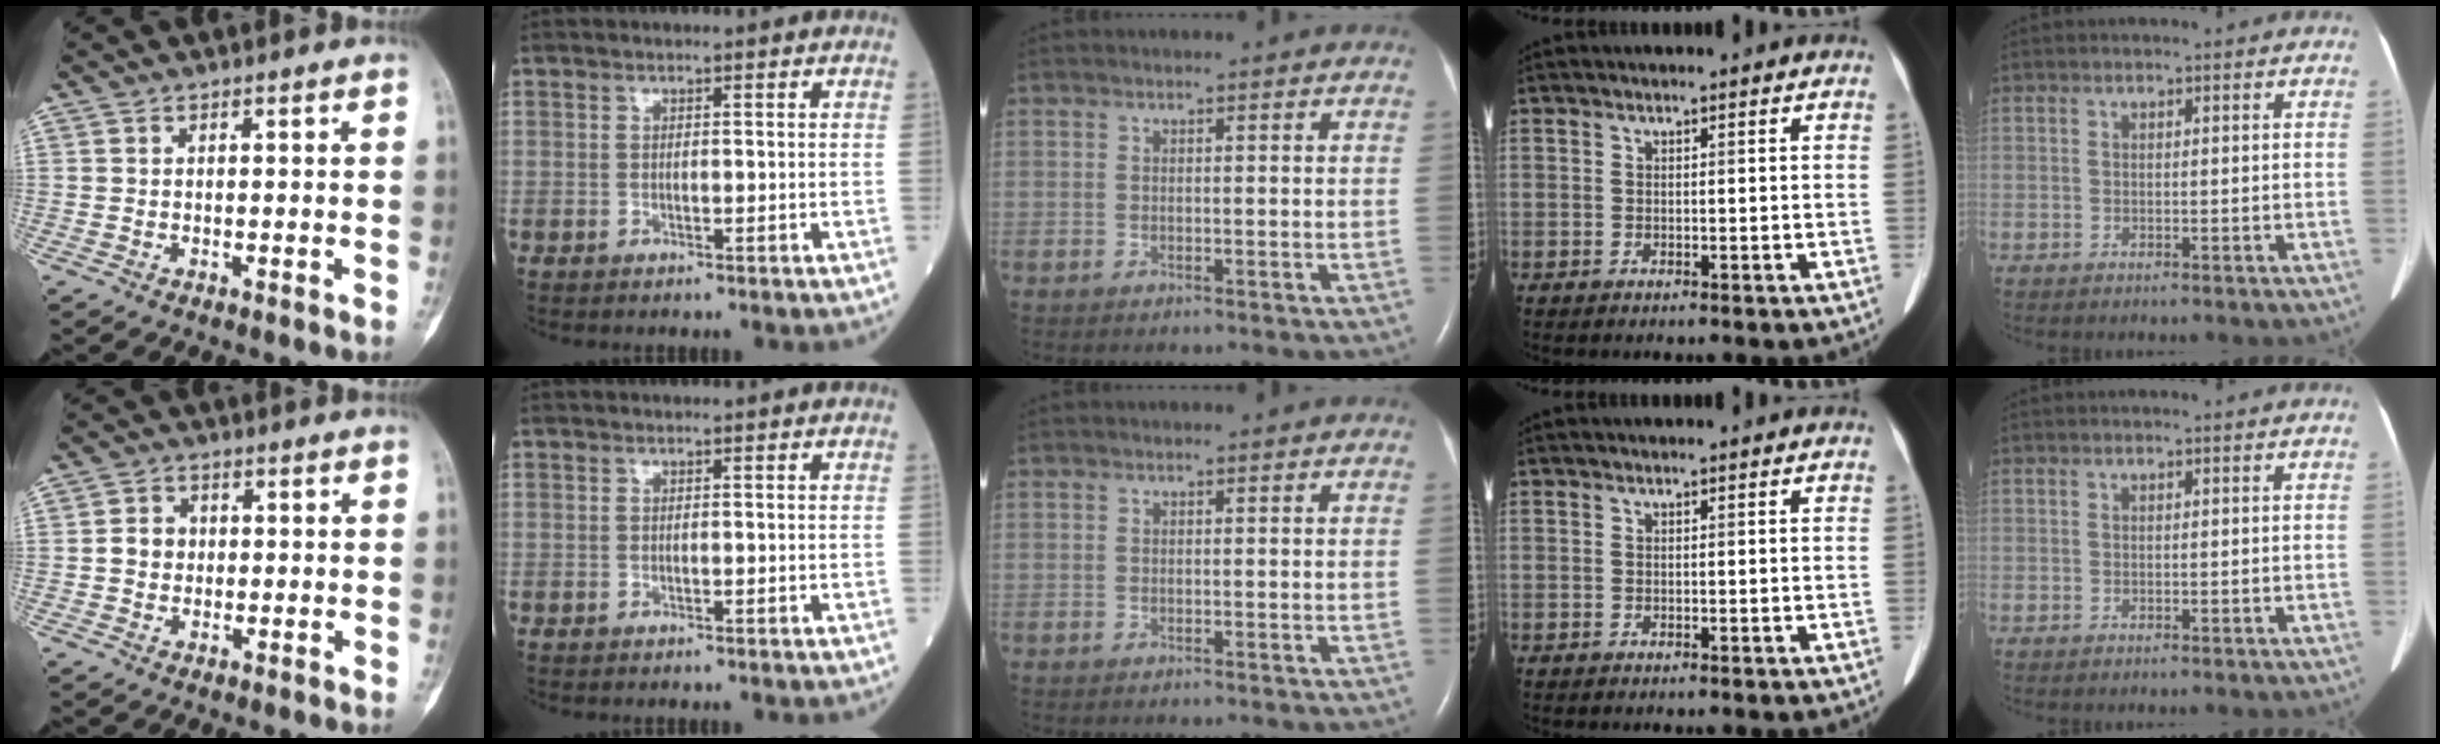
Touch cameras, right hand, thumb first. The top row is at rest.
{"thumb": {"total": 3.7, "force": [-0.1, 3.3, 1.6], "torque": [-0.012, 0.009, -0.006]}}